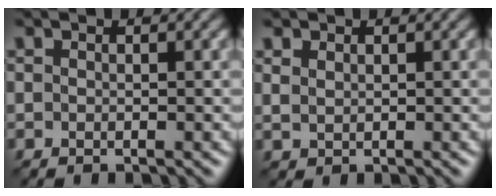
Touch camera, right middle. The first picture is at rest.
{"total": 1.3, "force": [0.9, 0.9, 0.5], "torque": [-0.014, 0.001, 0.022]}